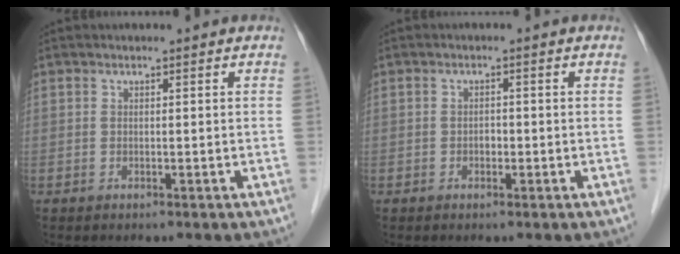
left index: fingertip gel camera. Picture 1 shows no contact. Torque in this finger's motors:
{"motor_torque": [0.35, 0.25, -0.03, -0.01]}